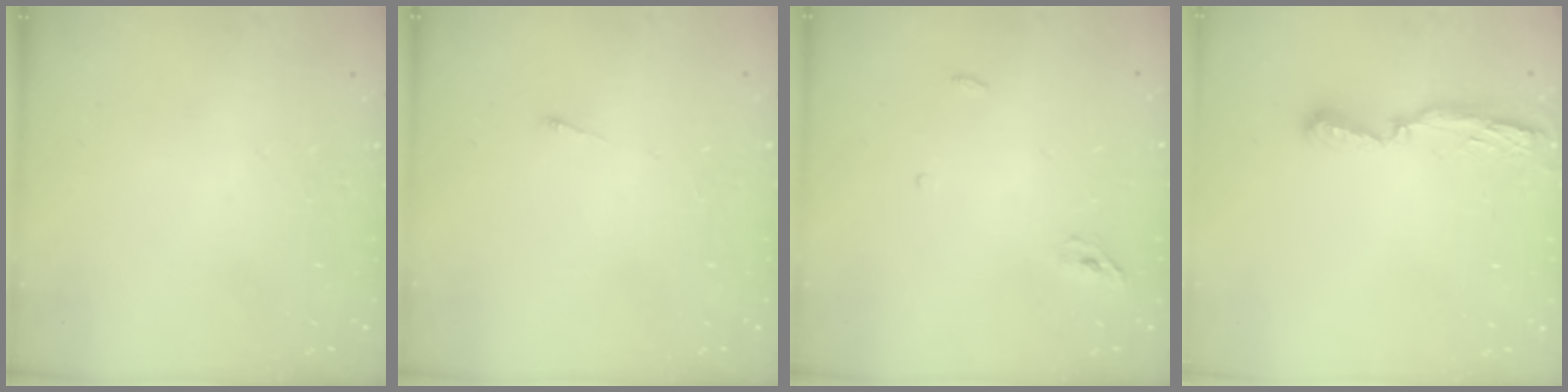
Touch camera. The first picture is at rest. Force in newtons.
{"total": 2.6, "press": 2.5, "slide": 0.3}
{"total": 3.7, "press": 3.5, "slide": 1.1}
{"total": 9.5, "press": 7.8, "slide": 5.5}